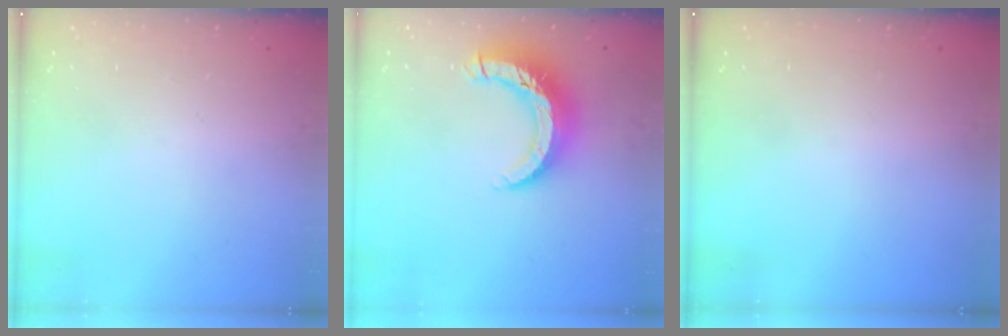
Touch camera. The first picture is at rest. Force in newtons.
{"total": 13.1, "press": 13.0, "slide": 1.3}
{"total": 0.0}